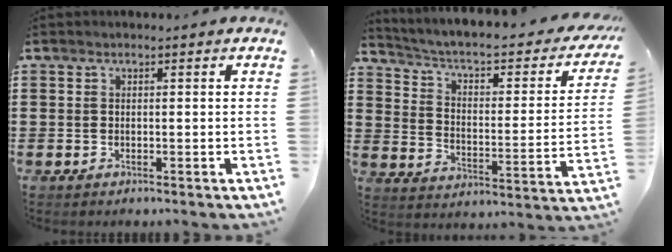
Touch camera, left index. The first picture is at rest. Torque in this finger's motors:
{"motor_torque": [1.15, -0.99, 0.95, 0.15]}